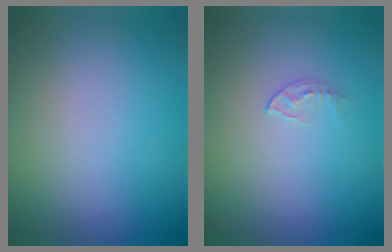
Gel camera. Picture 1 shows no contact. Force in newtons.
{"total": 0.6, "press": 0.4, "slide": 0.4}